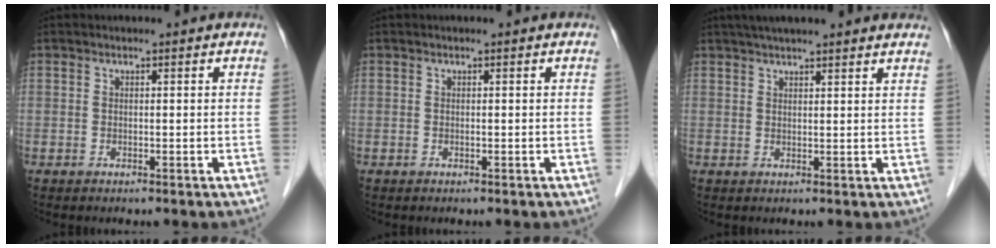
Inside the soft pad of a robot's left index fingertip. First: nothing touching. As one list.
[{"total": 0.0}, {"total": 11.3, "force": [9.7, 1.1, 5.6], "torque": [-0.079, 0.032, 0.119]}]